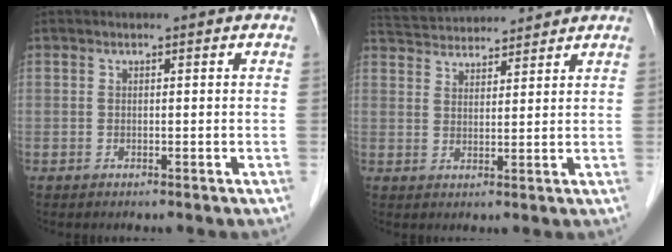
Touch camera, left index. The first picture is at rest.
{"total": 10.0, "force": [9.6, 1.4, 2.3], "torque": [-0.046, 0.036, 0.156]}